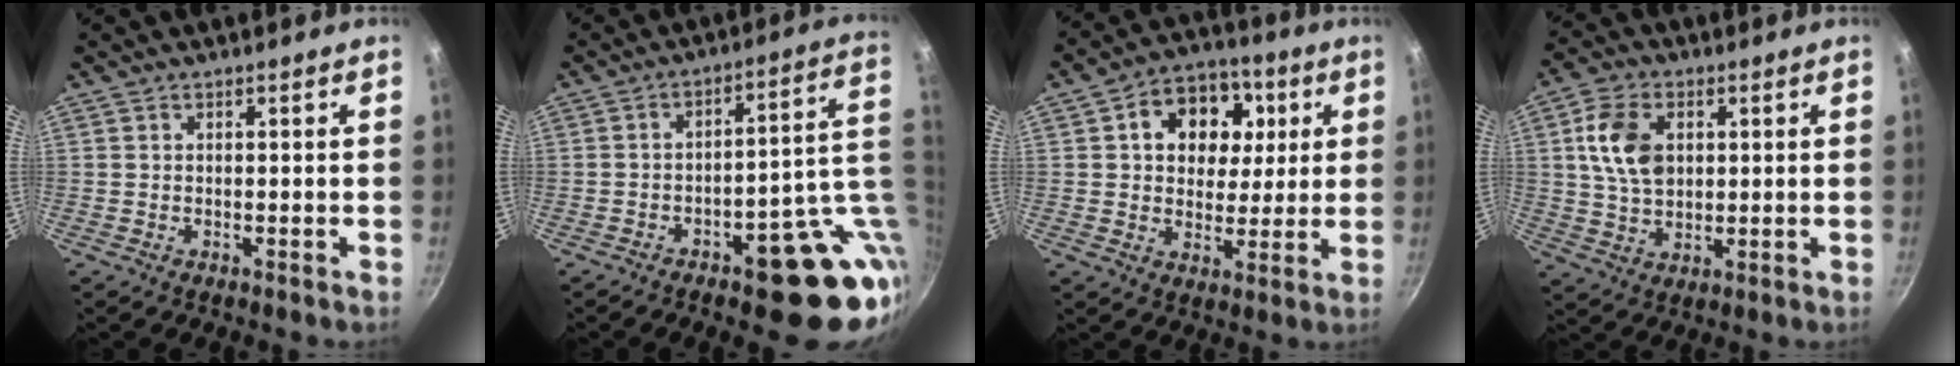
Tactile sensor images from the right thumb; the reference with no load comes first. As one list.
[{"total": 18.3, "force": [-3.0, 7.8, 16.3], "torque": [-0.148, 0.022, -0.027]}, {"total": 13.8, "force": [3.8, 10.8, 7.8], "torque": [-0.082, 0.001, 0.048]}, {"total": 10.2, "force": [2.2, 7.0, 7.1], "torque": [-0.118, 0.002, 0.040]}]